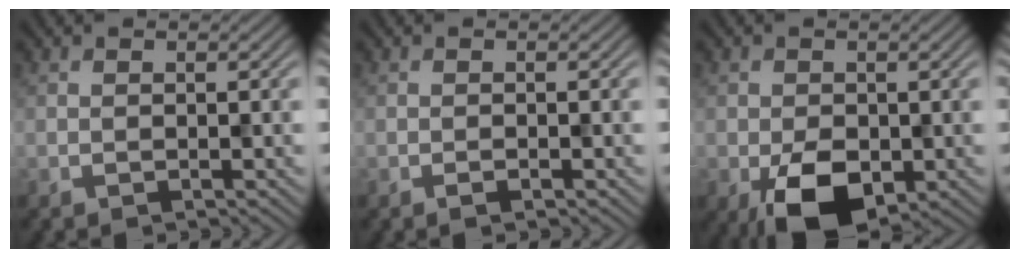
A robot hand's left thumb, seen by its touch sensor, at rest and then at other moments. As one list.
[{"total": 0.7, "force": [-0.4, 0.2, 0.5], "torque": [-0.010, -0.001, -0.007]}, {"total": 6.6, "force": [-2.1, 4.3, 4.5], "torque": [-0.094, -0.022, -0.038]}]